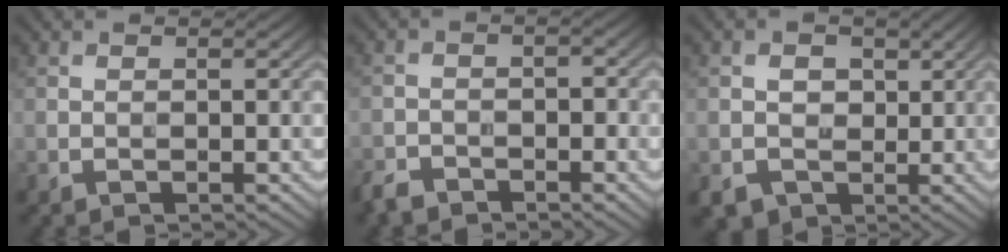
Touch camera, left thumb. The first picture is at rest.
{"total": 3.4, "force": [-2.8, 1.6, 1.1], "torque": [-0.021, -0.004, -0.063]}
{"total": 3.9, "force": [-0.2, 3.6, 1.2], "torque": [-0.022, -0.002, -0.009]}